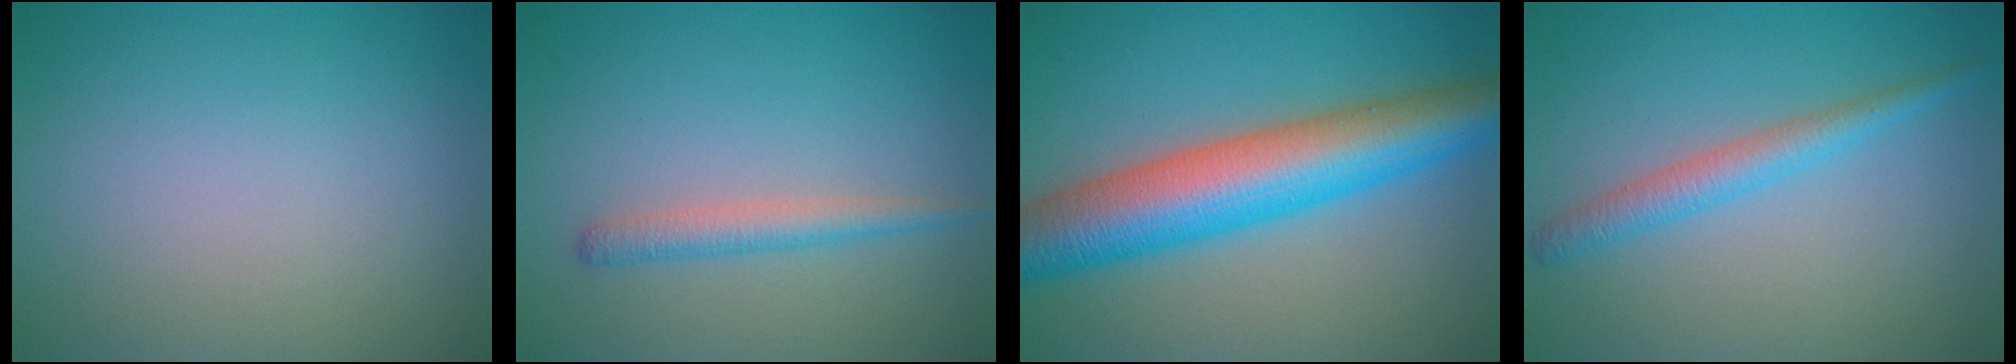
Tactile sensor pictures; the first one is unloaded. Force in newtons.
{"total": 2.1, "press": 2.1, "slide": 0.1}
{"total": 10.5, "press": 10.5, "slide": 0.2}
{"total": 2.6, "press": 2.6, "slide": 0.0}